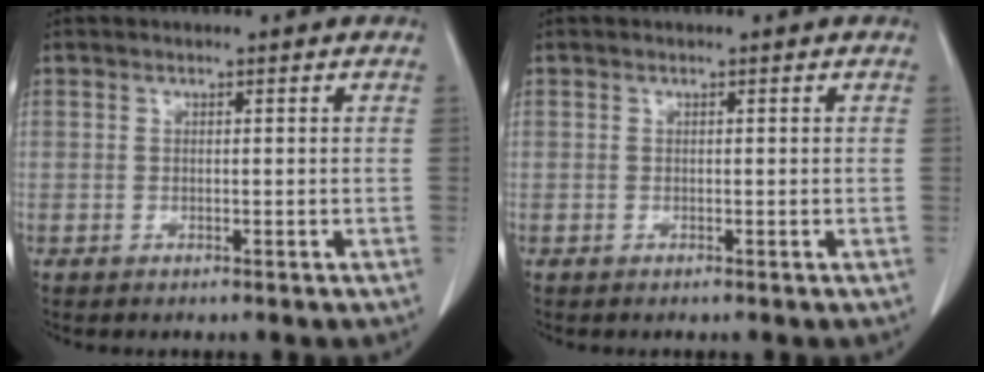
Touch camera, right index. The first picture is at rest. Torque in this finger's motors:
{"motor_torque": [0.13, -0.08, 0.09, 0.01]}